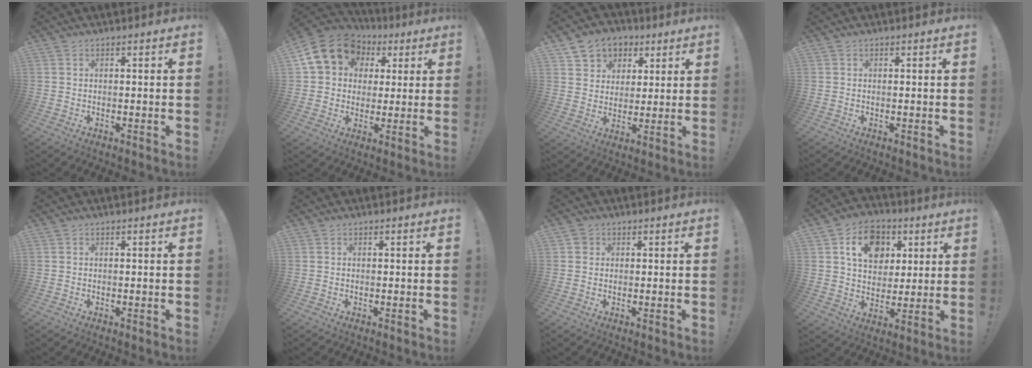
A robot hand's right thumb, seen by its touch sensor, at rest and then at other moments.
{"total": 16.5, "force": [6.2, 13.2, 7.8], "torque": [-0.117, -0.017, 0.127]}
{"total": 8.0, "force": [3.6, 7.0, 1.6], "torque": [-0.021, -0.026, 0.073]}
{"total": 0.0}
{"total": 0.0}
{"total": 0.0}
{"total": 1.8, "force": [0.7, 1.6, 0.4], "torque": [-0.003, 0.001, 0.013]}
{"total": 13.6, "force": [5.3, 10.4, 7.0], "torque": [-0.106, -0.010, 0.103]}